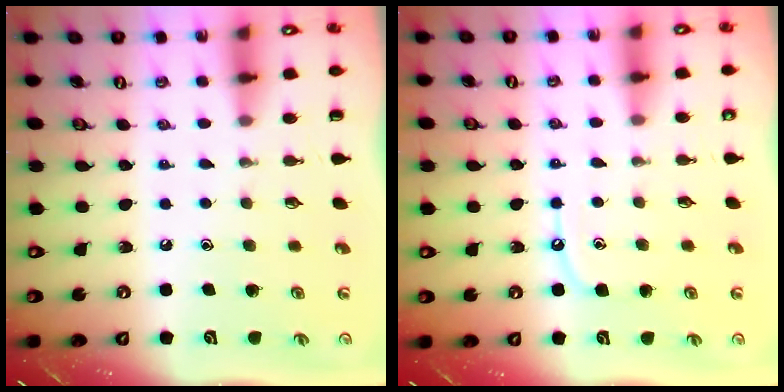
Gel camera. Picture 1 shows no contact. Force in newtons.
{"total": 6.0, "press": 5.9, "slide": 0.6}